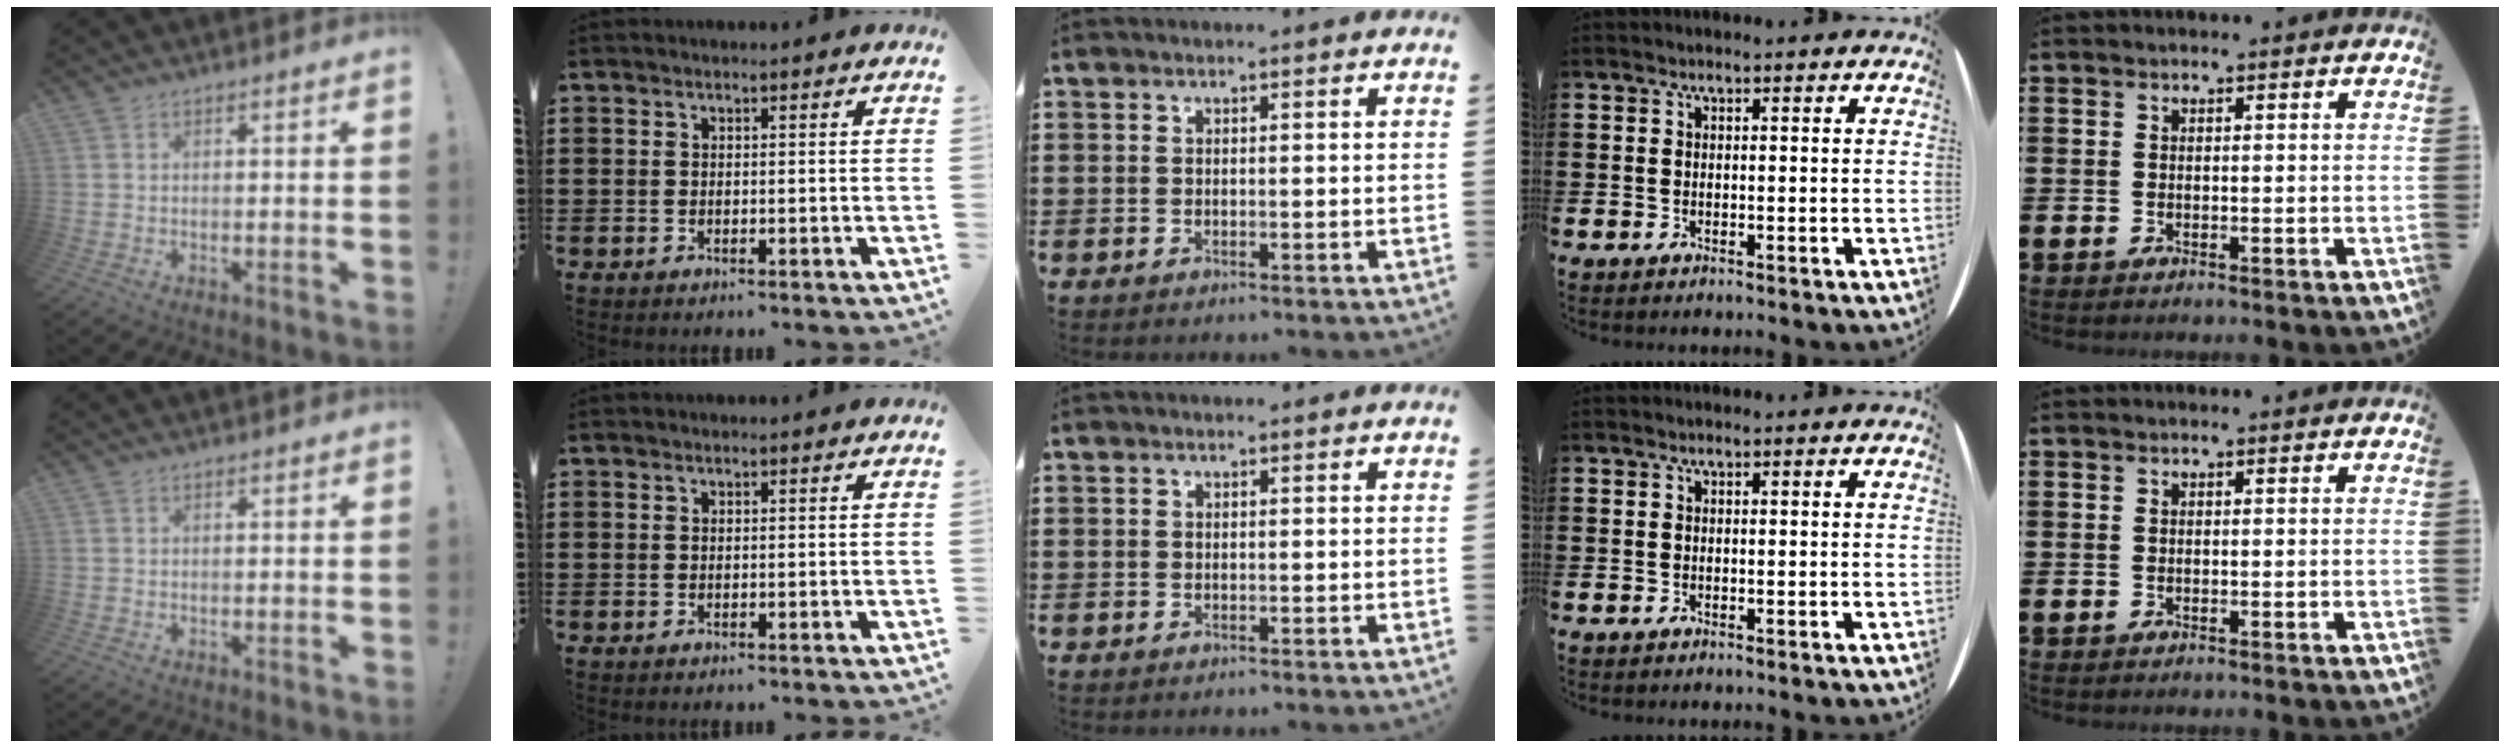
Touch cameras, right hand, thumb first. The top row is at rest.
{}